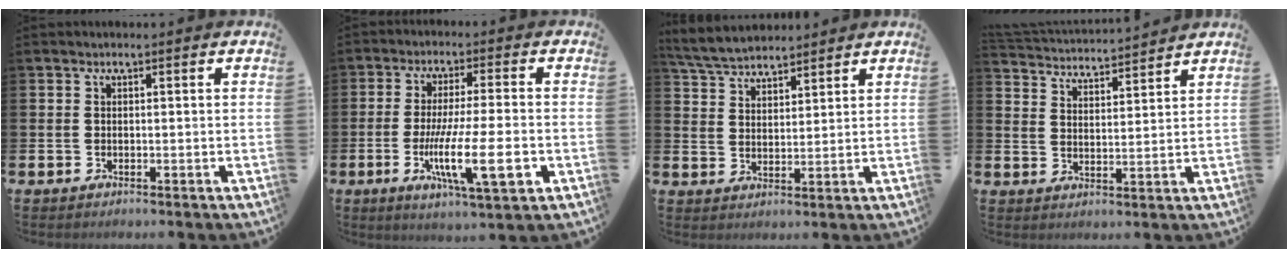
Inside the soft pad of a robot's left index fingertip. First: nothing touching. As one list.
[{"total": 10.9, "force": [-2.9, 2.0, 10.3], "torque": [-0.172, -0.008, -0.047]}, {"total": 5.2, "force": [5.0, 1.1, 0.8], "torque": [-0.032, -0.022, 0.092]}, {"total": 3.9, "force": [3.9, 0.2, -0.3], "torque": [-0.012, -0.036, 0.066]}]